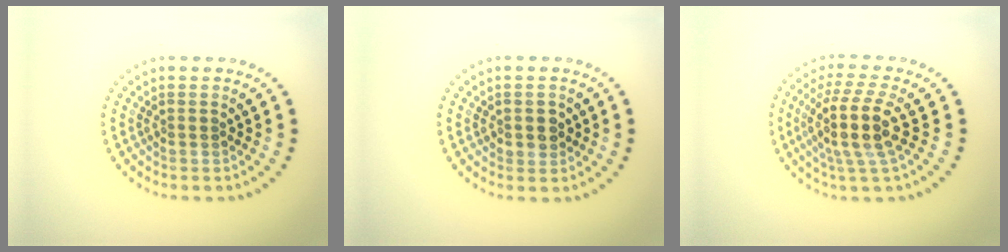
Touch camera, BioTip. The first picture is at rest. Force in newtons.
{"total": 1.8, "press": 1.7, "slide": 0.6}
{"total": 4.7, "press": 3.8, "slide": 2.8}